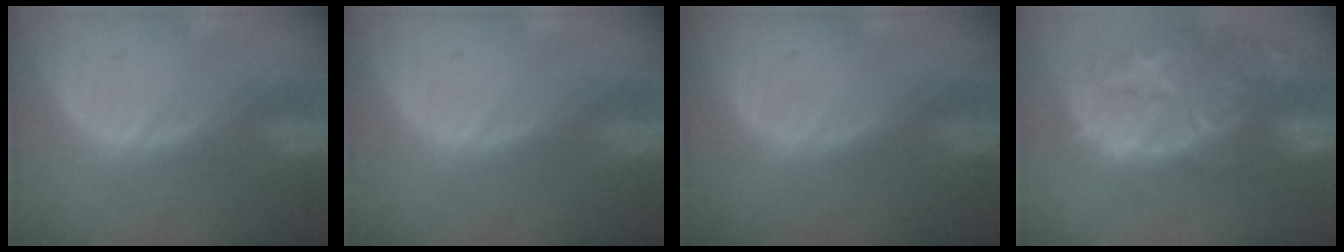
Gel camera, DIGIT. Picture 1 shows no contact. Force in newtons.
{"total": 0.0}
{"total": 0.0}
{"total": 14.9, "press": 11.8, "slide": 9.0}